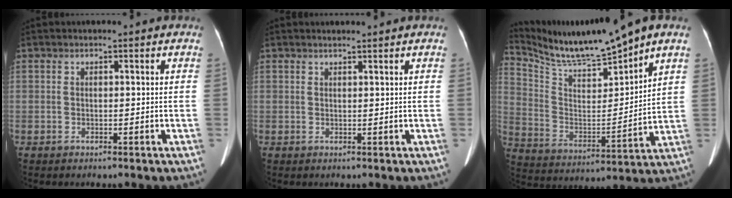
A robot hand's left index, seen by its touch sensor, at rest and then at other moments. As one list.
[{"total": 1.3, "force": [1.2, -0.1, 0.3], "torque": [-0.008, 0.007, 0.026]}, {"total": 13.1, "force": [12.0, -1.0, 5.3], "torque": [-0.112, 0.002, 0.233]}]